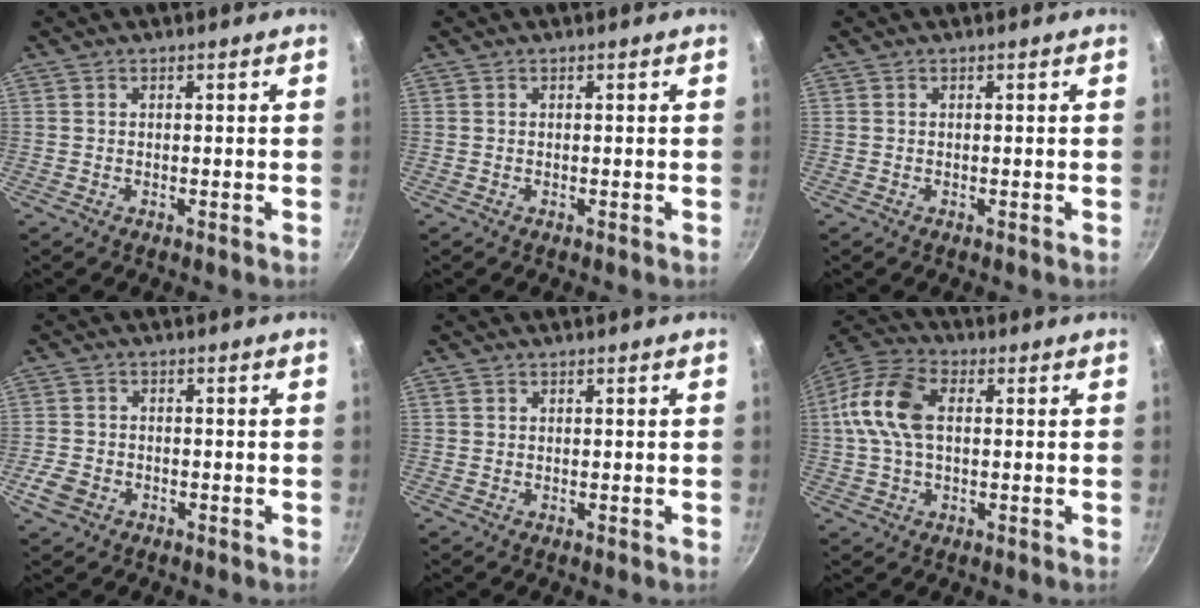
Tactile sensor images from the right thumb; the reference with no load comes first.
{"total": 0.0}
{"total": 0.0}
{"total": 4.2, "force": [-2.0, 3.1, 2.1], "torque": [-0.048, 0.013, -0.038]}
{"total": 0.6, "force": [0.3, 0.4, 0.2], "torque": [-0.004, 0.001, 0.005]}
{"total": 12.9, "force": [1.4, 7.8, 10.1], "torque": [-0.196, 0.028, 0.011]}